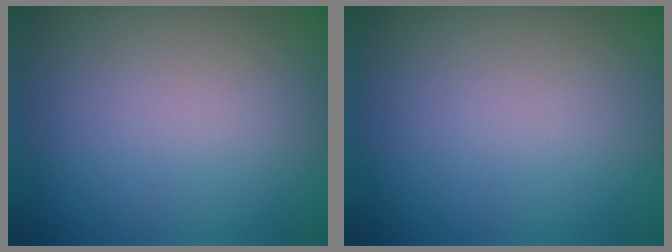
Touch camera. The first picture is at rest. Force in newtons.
{"total": 0.0}